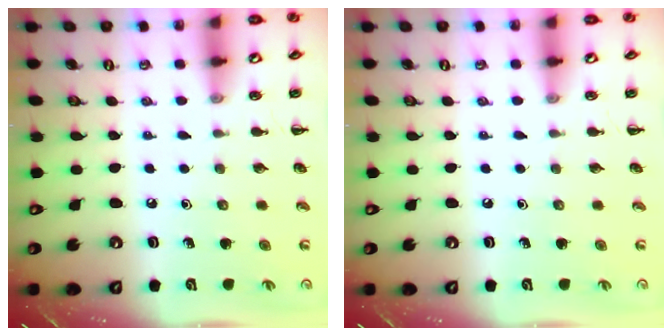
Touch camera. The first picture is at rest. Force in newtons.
{"total": 0.0}